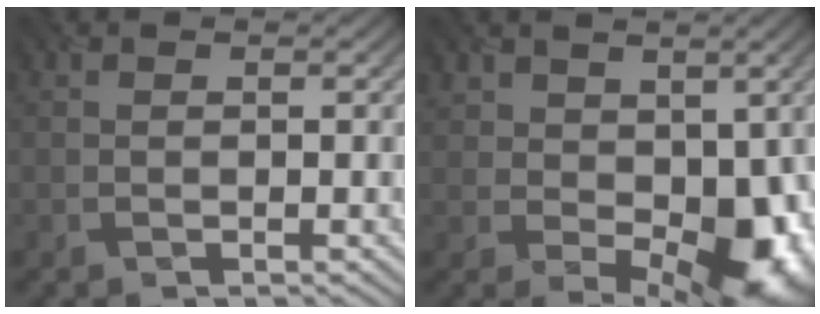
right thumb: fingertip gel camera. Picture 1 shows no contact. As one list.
[{"total": 9.1, "force": [0.2, 6.2, 6.6], "torque": [-0.104, -0.025, 0.022]}]